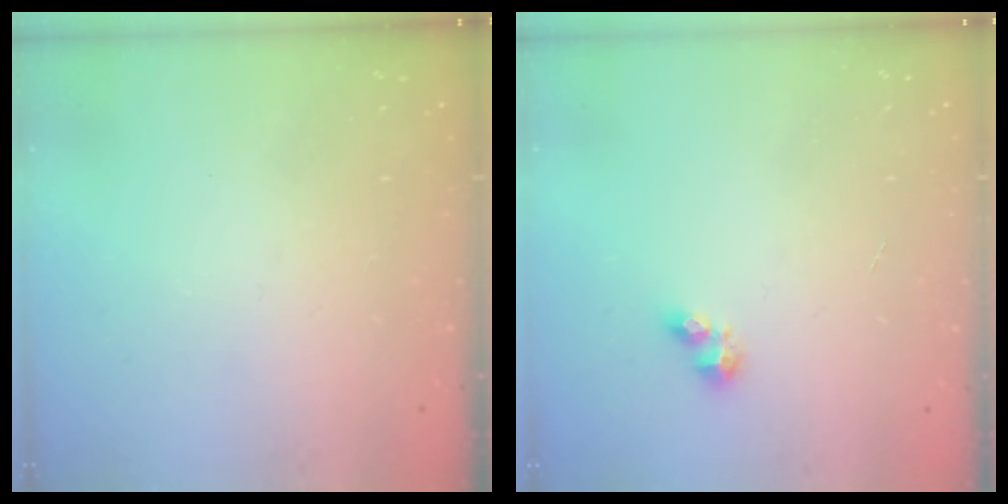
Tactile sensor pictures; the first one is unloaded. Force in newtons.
{"total": 3.5, "press": 3.5, "slide": 0.5}